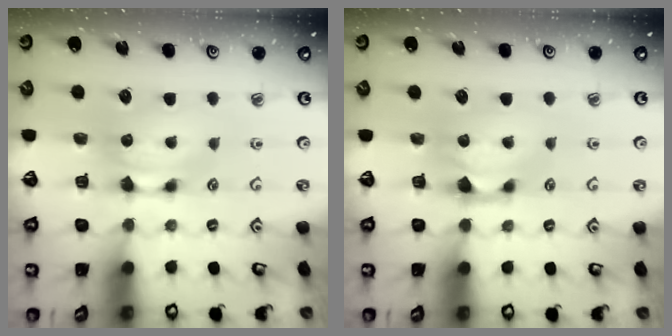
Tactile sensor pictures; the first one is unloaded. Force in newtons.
{"total": 0.9, "press": 0.4, "slide": 0.7}